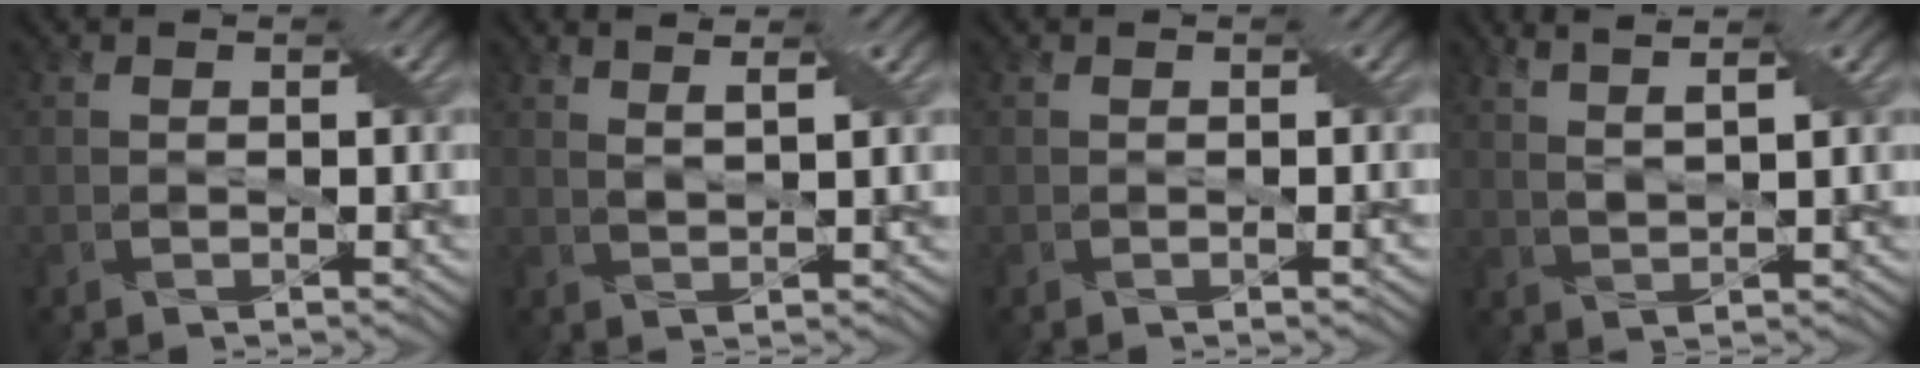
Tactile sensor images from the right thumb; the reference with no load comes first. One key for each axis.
{"total": 2.9, "fx": 1.9, "fy": 0.3, "fz": 2.2, "tx": -0.032, "ty": -0.002, "tz": 0.034}
{"total": 0.7, "fx": -0.2, "fy": 0.0, "fz": 0.7, "tx": -0.011, "ty": 0.002, "tz": -0.002}
{"total": 4.4, "fx": 2.9, "fy": 0.7, "fz": 3.2, "tx": -0.051, "ty": 0.009, "tz": 0.047}